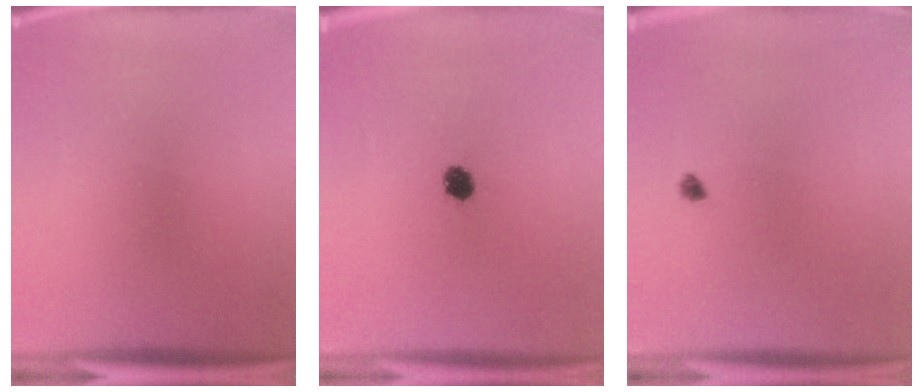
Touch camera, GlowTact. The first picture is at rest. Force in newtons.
{"total": 3.5}
{"total": 0.9}